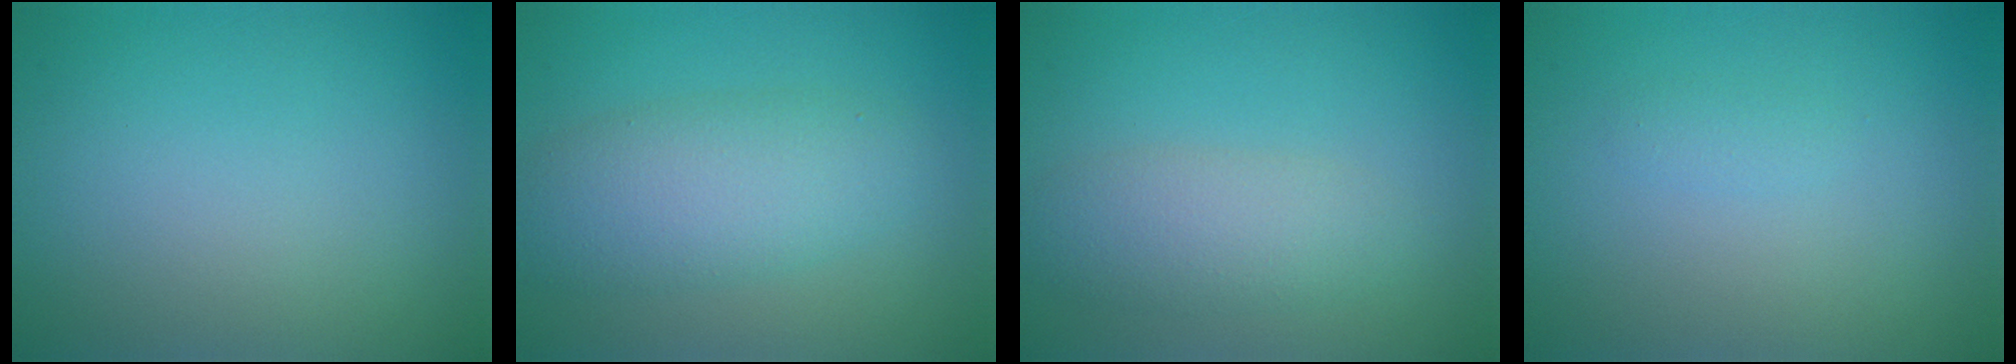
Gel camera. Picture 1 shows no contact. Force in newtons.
{"total": 5.3, "press": 5.3, "slide": 0.2}
{"total": 3.5, "press": 3.5, "slide": 0.1}
{"total": 0.7, "press": 0.7, "slide": 0.0}